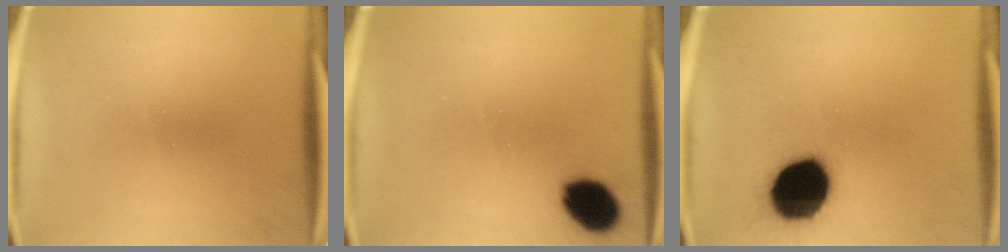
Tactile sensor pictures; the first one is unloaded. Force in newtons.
{"total": 9.4}
{"total": 19.3}